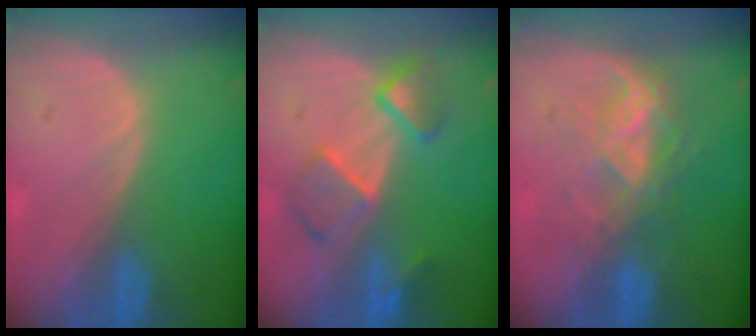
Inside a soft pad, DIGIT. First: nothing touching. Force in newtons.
{"total": 6.2, "press": 6.1, "slide": 0.3}
{"total": 6.8, "press": 5.9, "slide": 3.4}